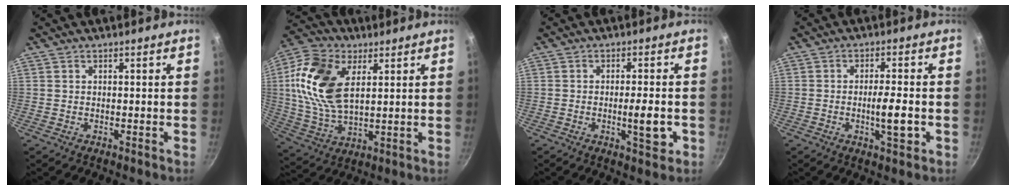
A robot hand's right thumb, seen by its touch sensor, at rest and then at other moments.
{"total": 17.2, "force": [4.6, 9.9, 13.2], "torque": [-0.249, -0.007, 0.087]}
{"total": 6.0, "force": [-1.6, 1.7, 5.5], "torque": [-0.069, 0.006, -0.022]}
{"total": 6.1, "force": [-1.5, 1.4, 5.7], "torque": [-0.088, 0.008, -0.026]}